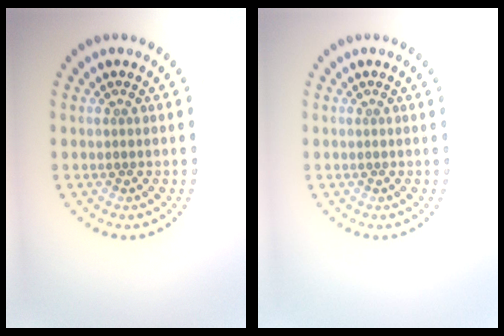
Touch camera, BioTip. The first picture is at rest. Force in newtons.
{"total": 0.0}